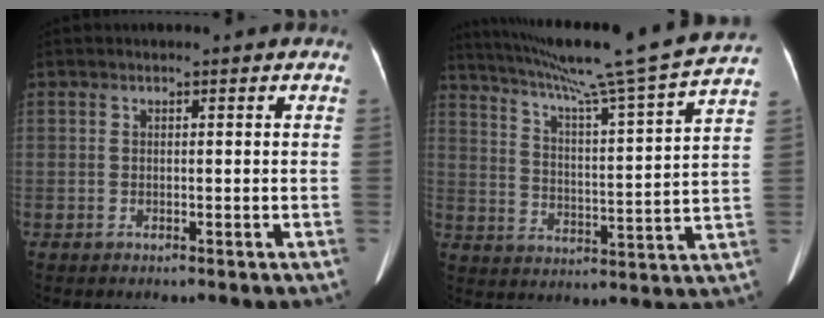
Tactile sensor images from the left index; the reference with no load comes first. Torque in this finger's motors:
{"motor_torque": [0.36, -1.05, 0.00, 0.08]}